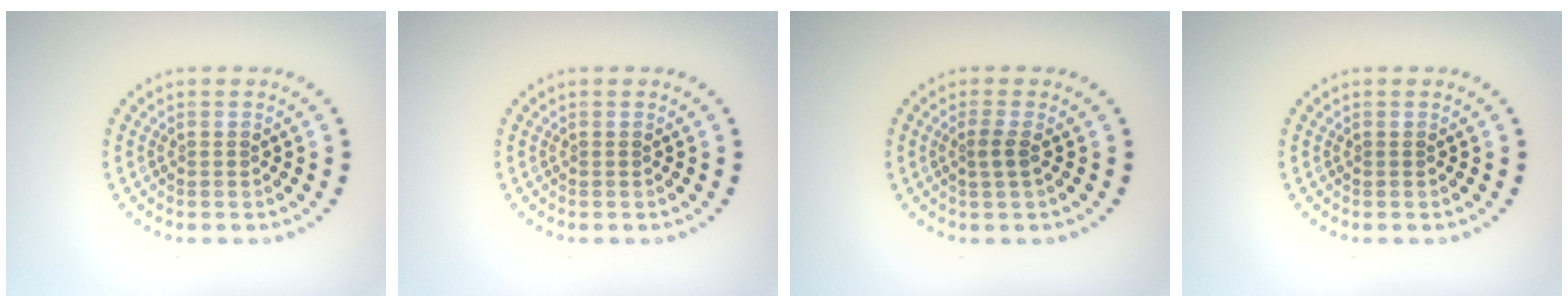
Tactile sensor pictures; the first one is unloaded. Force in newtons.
{"total": 0.0}
{"total": 1.4, "press": 1.2, "slide": 0.8}
{"total": 0.0}